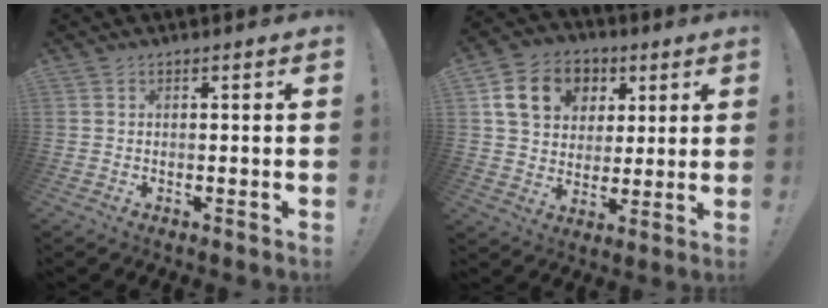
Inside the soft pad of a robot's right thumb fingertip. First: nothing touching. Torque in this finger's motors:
{"motor_torque": [1.40, 2.10, 0.07, -0.09, 0.01]}